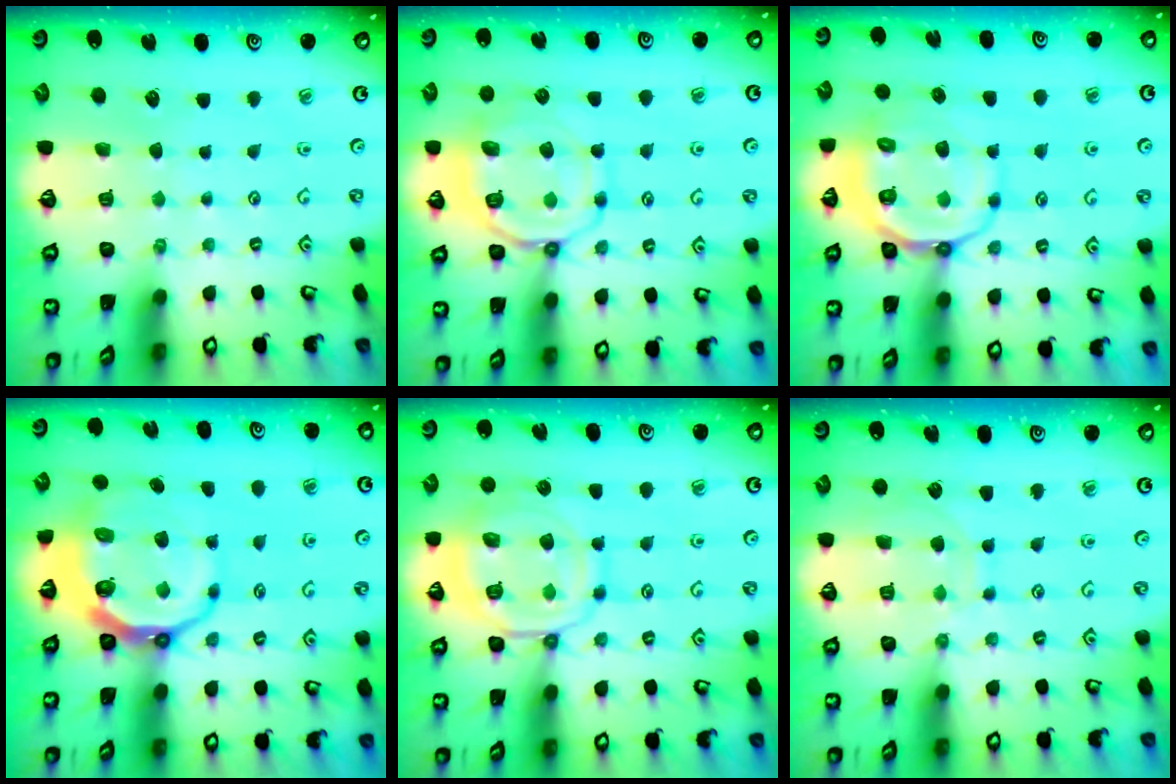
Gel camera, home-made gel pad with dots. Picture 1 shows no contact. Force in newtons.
{"total": 10.4, "press": 10.3, "slide": 1.4}
{"total": 12.1, "press": 12.0, "slide": 2.0}
{"total": 11.5, "press": 10.7, "slide": 4.2}
{"total": 12.7, "press": 12.6, "slide": 1.5}
{"total": 7.8, "press": 7.7, "slide": 0.6}